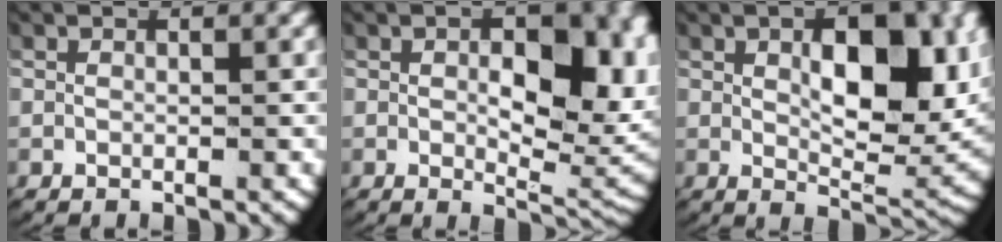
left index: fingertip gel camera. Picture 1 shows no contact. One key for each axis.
{"total": 7.6, "fx": 1.1, "fy": 3.9, "fz": 6.5, "tx": -0.087, "ty": -0.019, "tz": 0.019}
{"total": 7.4, "fx": 1.8, "fy": 3.3, "fz": 6.4, "tx": -0.106, "ty": -0.012, "tz": 0.030}